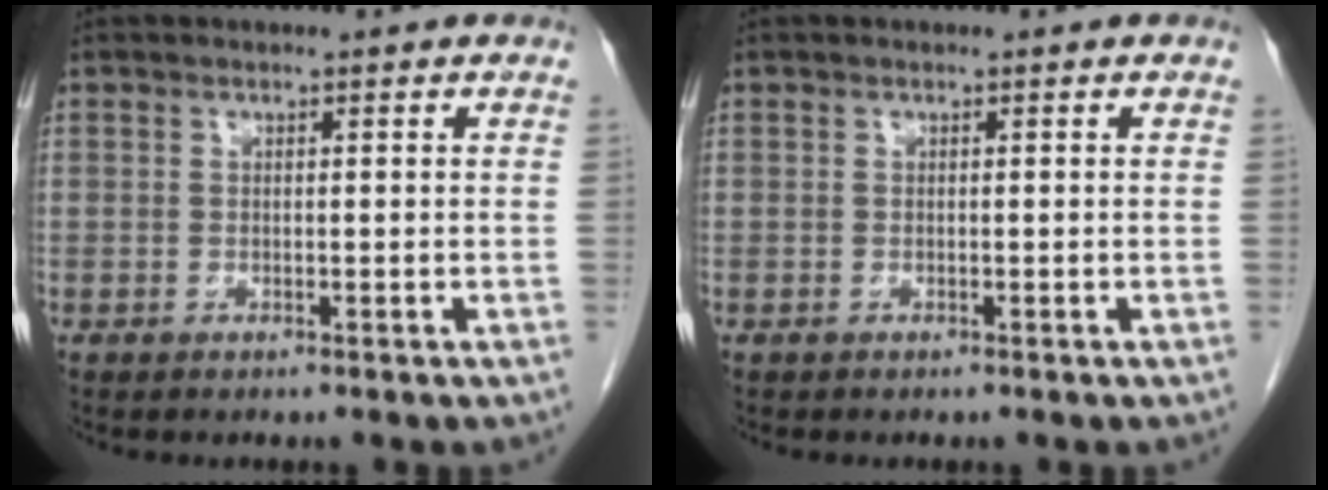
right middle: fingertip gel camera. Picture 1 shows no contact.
{"total": 0.0}